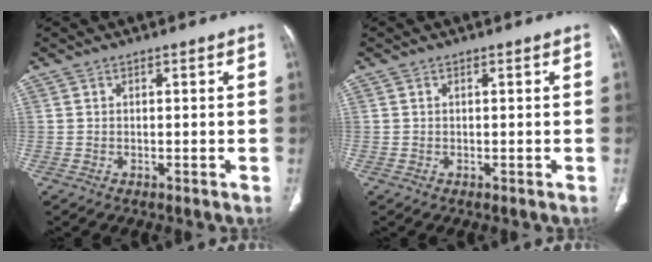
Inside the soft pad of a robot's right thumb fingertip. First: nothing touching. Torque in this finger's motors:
{"motor_torque": [-0.24, -0.09, 0.31, 0.15, -0.02]}